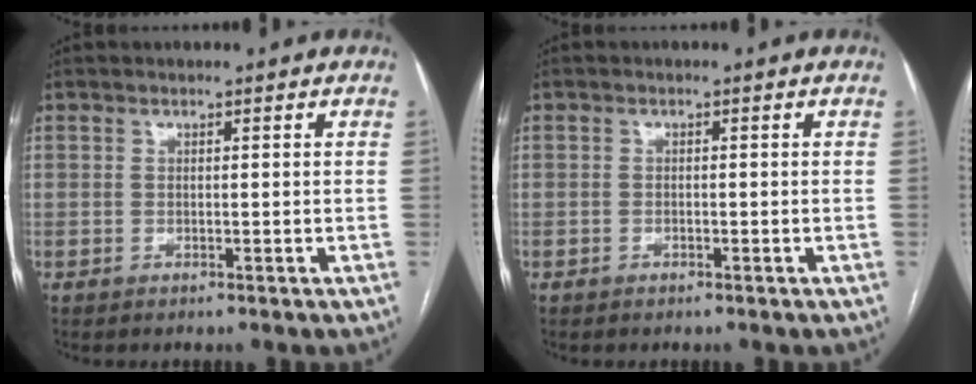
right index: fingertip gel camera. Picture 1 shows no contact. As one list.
[{"total": 0.6, "force": [-0.4, 0.4, 0.3], "torque": [-0.008, 0.001, -0.005]}]